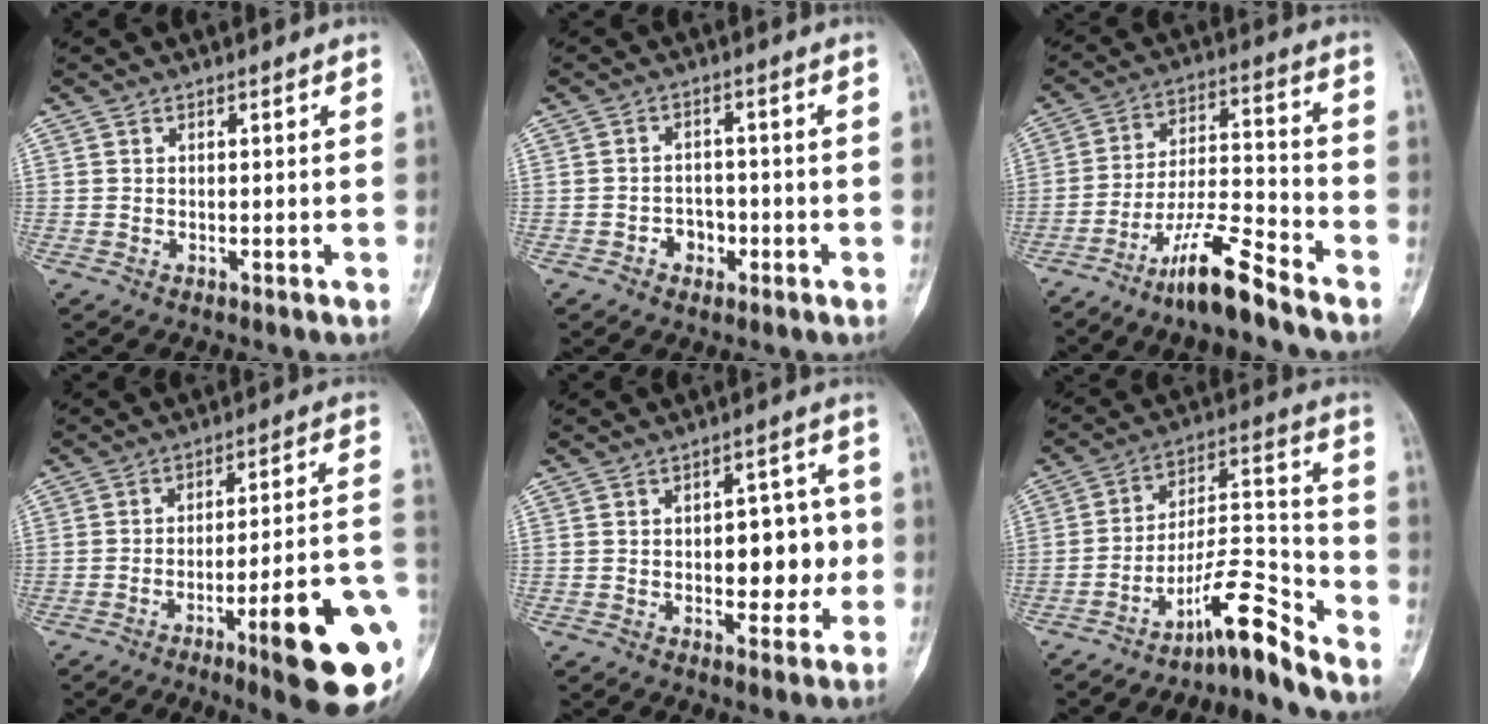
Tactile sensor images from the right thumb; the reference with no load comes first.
{"total": 3.7, "force": [-1.6, 3.0, 1.5], "torque": [-0.001, 0.017, -0.028]}
{"total": 12.1, "force": [-9.2, 1.7, 7.8], "torque": [-0.140, 0.069, -0.168]}
{"total": 19.8, "force": [-7.0, 3.2, 18.3], "torque": [-0.197, 0.026, -0.092]}
{"total": 10.4, "force": [-0.5, 5.8, 8.6], "torque": [-0.066, 0.018, -0.004]}
{"total": 10.9, "force": [-8.8, 1.4, 6.2], "torque": [-0.102, 0.109, -0.152]}